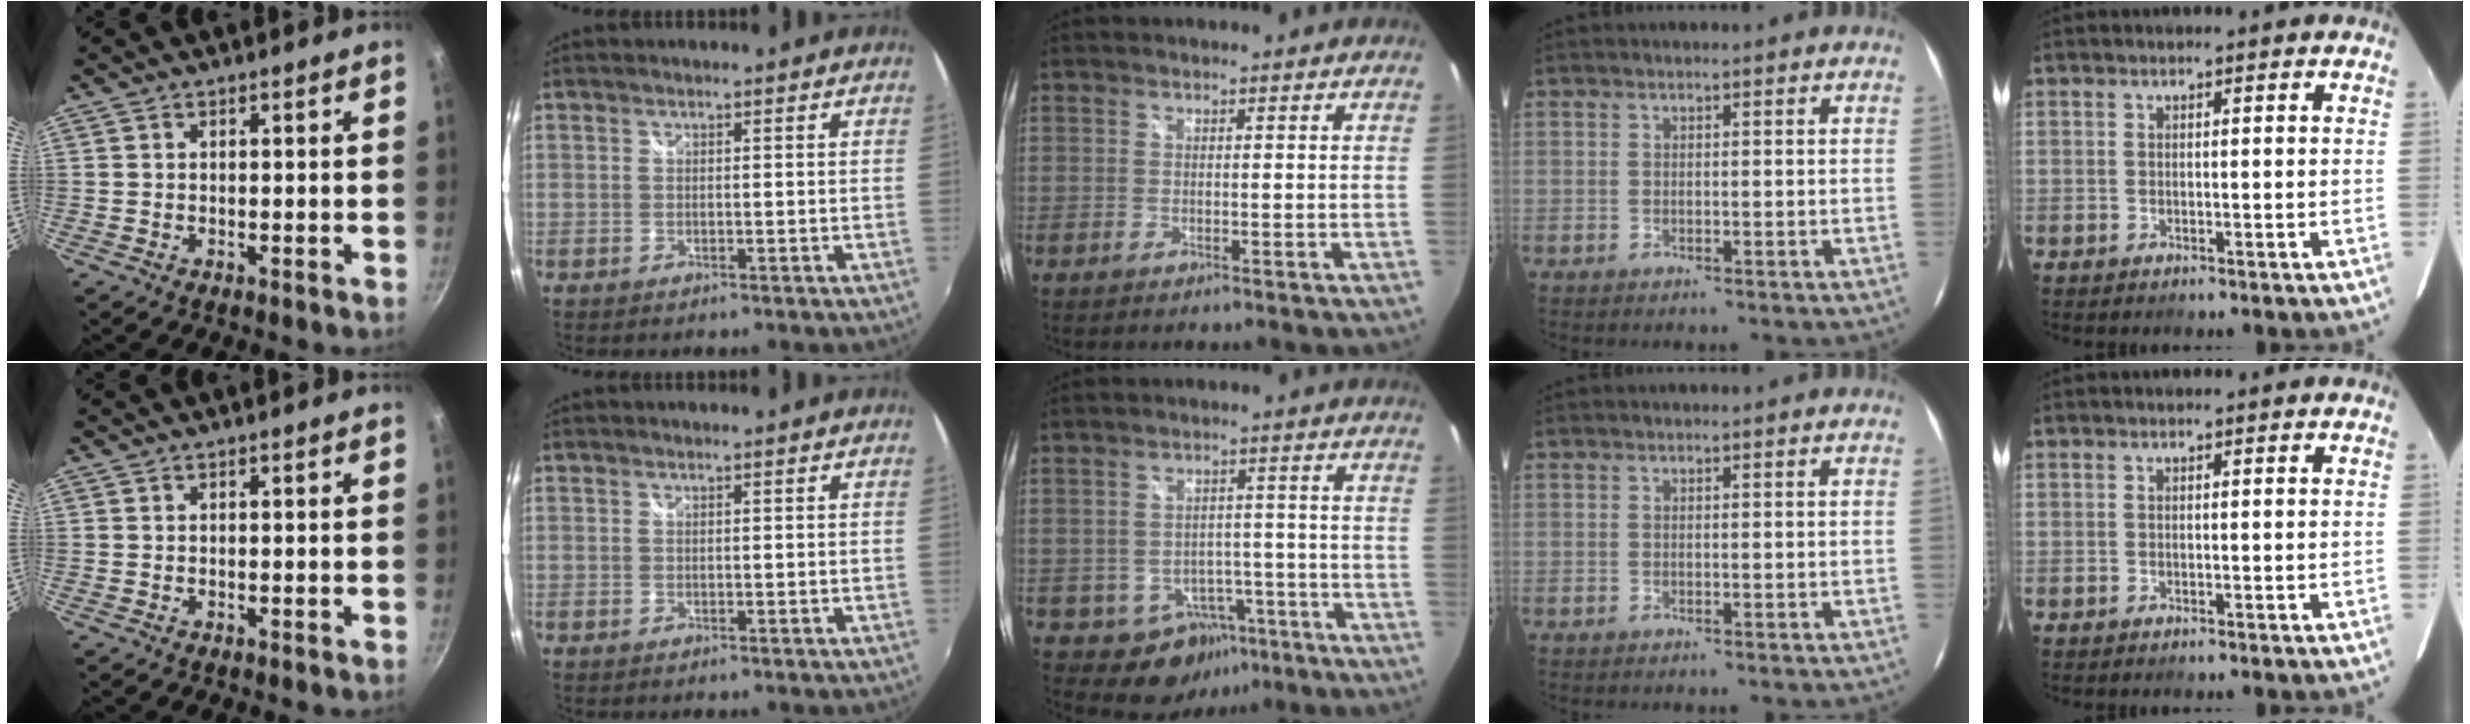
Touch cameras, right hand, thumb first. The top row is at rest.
{"middle": {"total": 8.5, "force": [-4.5, 6.8, 2.4], "torque": [-0.046, 0.023, -0.034]}}